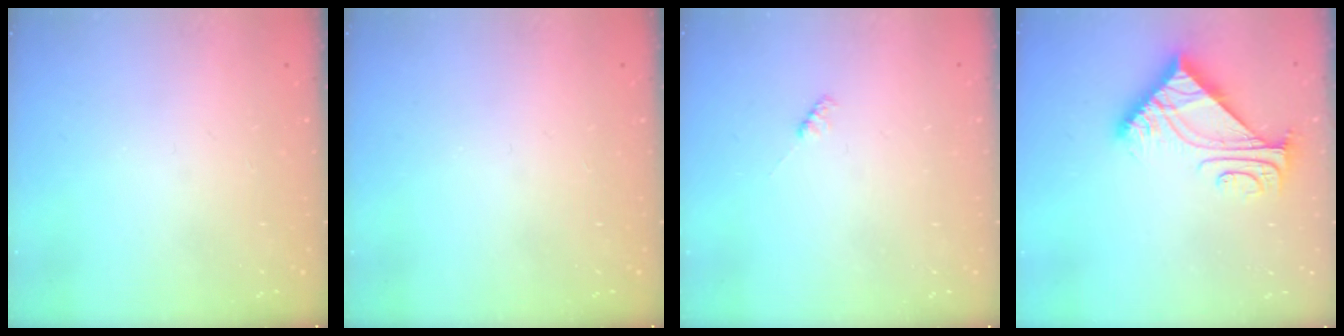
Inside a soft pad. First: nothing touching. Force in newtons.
{"total": 0.0}
{"total": 2.3, "press": 2.2, "slide": 0.5}
{"total": 7.6, "press": 7.6, "slide": 0.6}